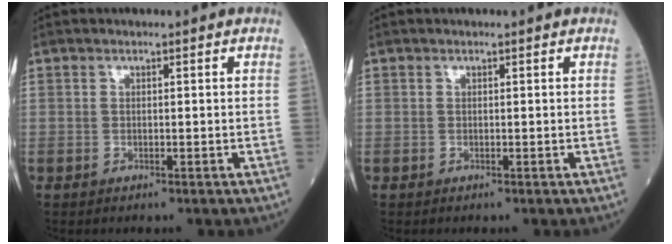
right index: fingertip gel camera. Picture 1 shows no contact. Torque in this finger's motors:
{"motor_torque": [0.03, 0.01, -0.02, -0.01]}